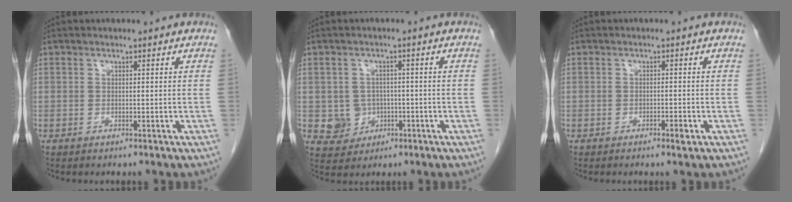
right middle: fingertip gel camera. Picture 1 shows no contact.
{"total": 4.6, "force": [-0.7, 4.5, 0.7], "torque": [-0.002, 0.010, -0.002]}
{"total": 1.4, "force": [-0.8, 0.2, 1.2], "torque": [-0.020, -0.001, -0.011]}